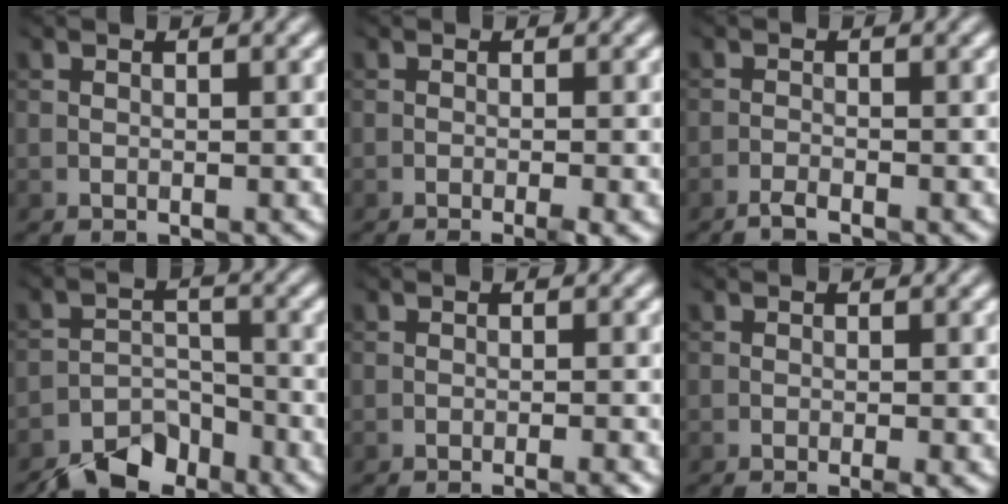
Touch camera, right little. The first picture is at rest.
{"total": 2.9, "force": [-1.7, 0.3, 2.3], "torque": [-0.044, -0.003, -0.028]}
{"total": 1.0, "force": [-0.9, -0.3, 0.4], "torque": [-0.009, 0.000, -0.022]}
{"total": 6.0, "force": [-5.0, 2.7, 2.1], "torque": [-0.027, -0.006, -0.093]}
{"total": 2.4, "force": [-1.8, 0.2, 1.6], "torque": [-0.033, 0.004, -0.024]}
{"total": 1.9, "force": [-1.1, 0.2, 1.6], "torque": [-0.032, -0.002, -0.020]}